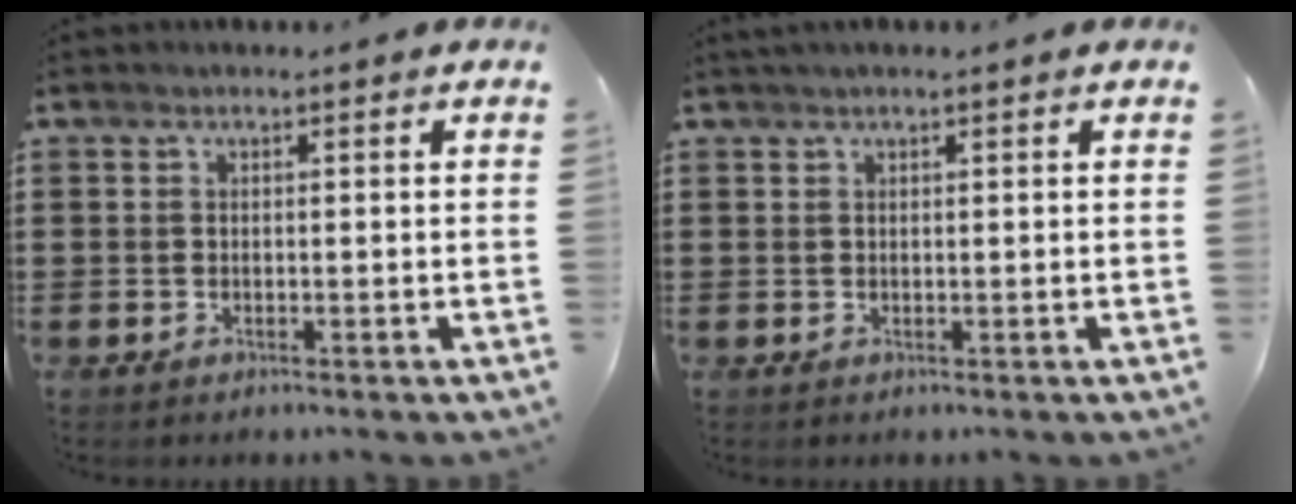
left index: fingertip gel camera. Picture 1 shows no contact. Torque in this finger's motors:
{"motor_torque": [1.99, 0.15, 0.17, 0.08]}